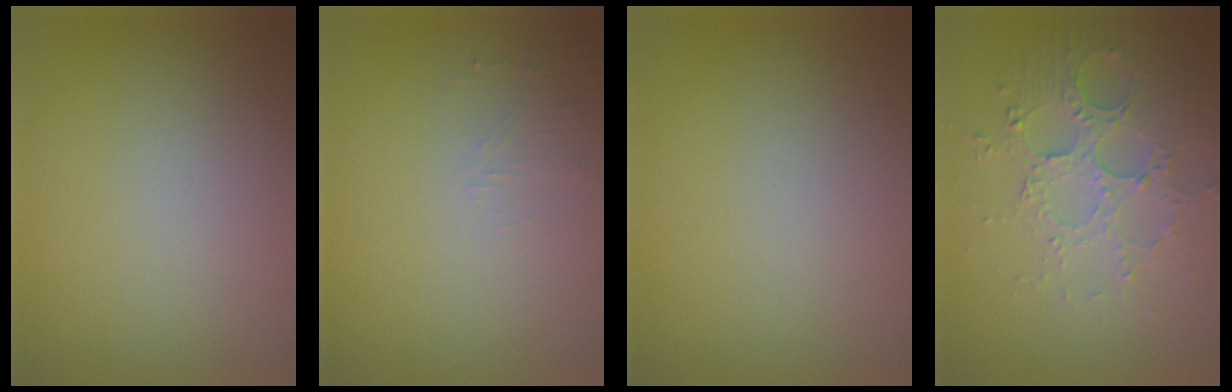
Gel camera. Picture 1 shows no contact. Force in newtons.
{"total": 1.3, "press": 1.2, "slide": 0.3}
{"total": 0.0}
{"total": 5.4, "press": 3.9, "slide": 3.7}